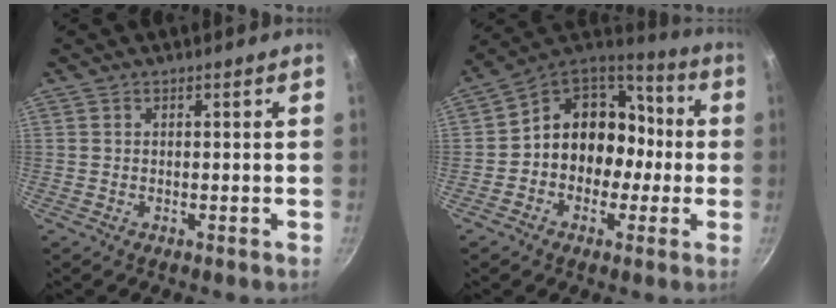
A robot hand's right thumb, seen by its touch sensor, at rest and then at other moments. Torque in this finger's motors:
{"motor_torque": [-0.58, 1.05, 0.15, 0.15, 0.09]}